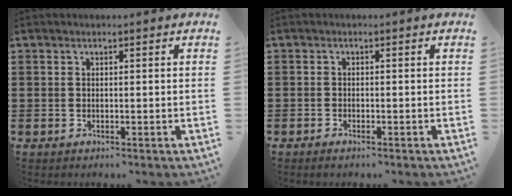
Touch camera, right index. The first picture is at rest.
{"total": 0.9, "force": [-0.8, 0.2, 0.3], "torque": [-0.007, -0.004, -0.016]}